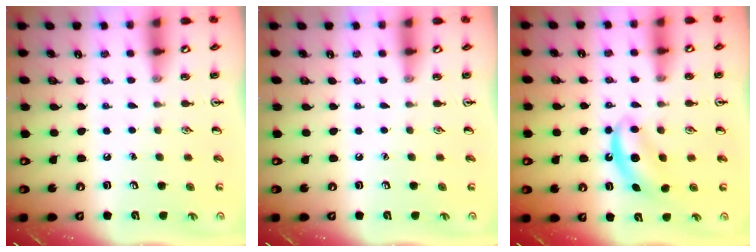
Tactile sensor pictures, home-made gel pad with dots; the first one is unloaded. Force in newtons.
{"total": 0.0}
{"total": 5.2, "press": 5.1, "slide": 0.9}